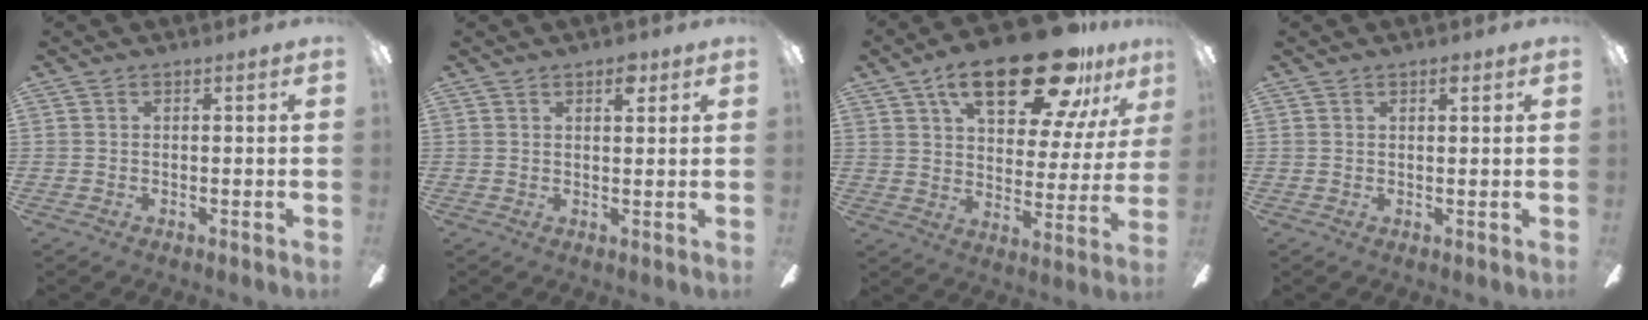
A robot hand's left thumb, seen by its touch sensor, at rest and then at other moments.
{"total": 3.4, "force": [2.4, 1.4, 1.9], "torque": [-0.010, -0.010, 0.036]}
{"total": 23.4, "force": [14.8, 9.2, 15.6], "torque": [-0.235, -0.075, 0.243]}
{"total": 1.6, "force": [1.3, 0.5, 0.8], "torque": [-0.001, -0.007, 0.019]}